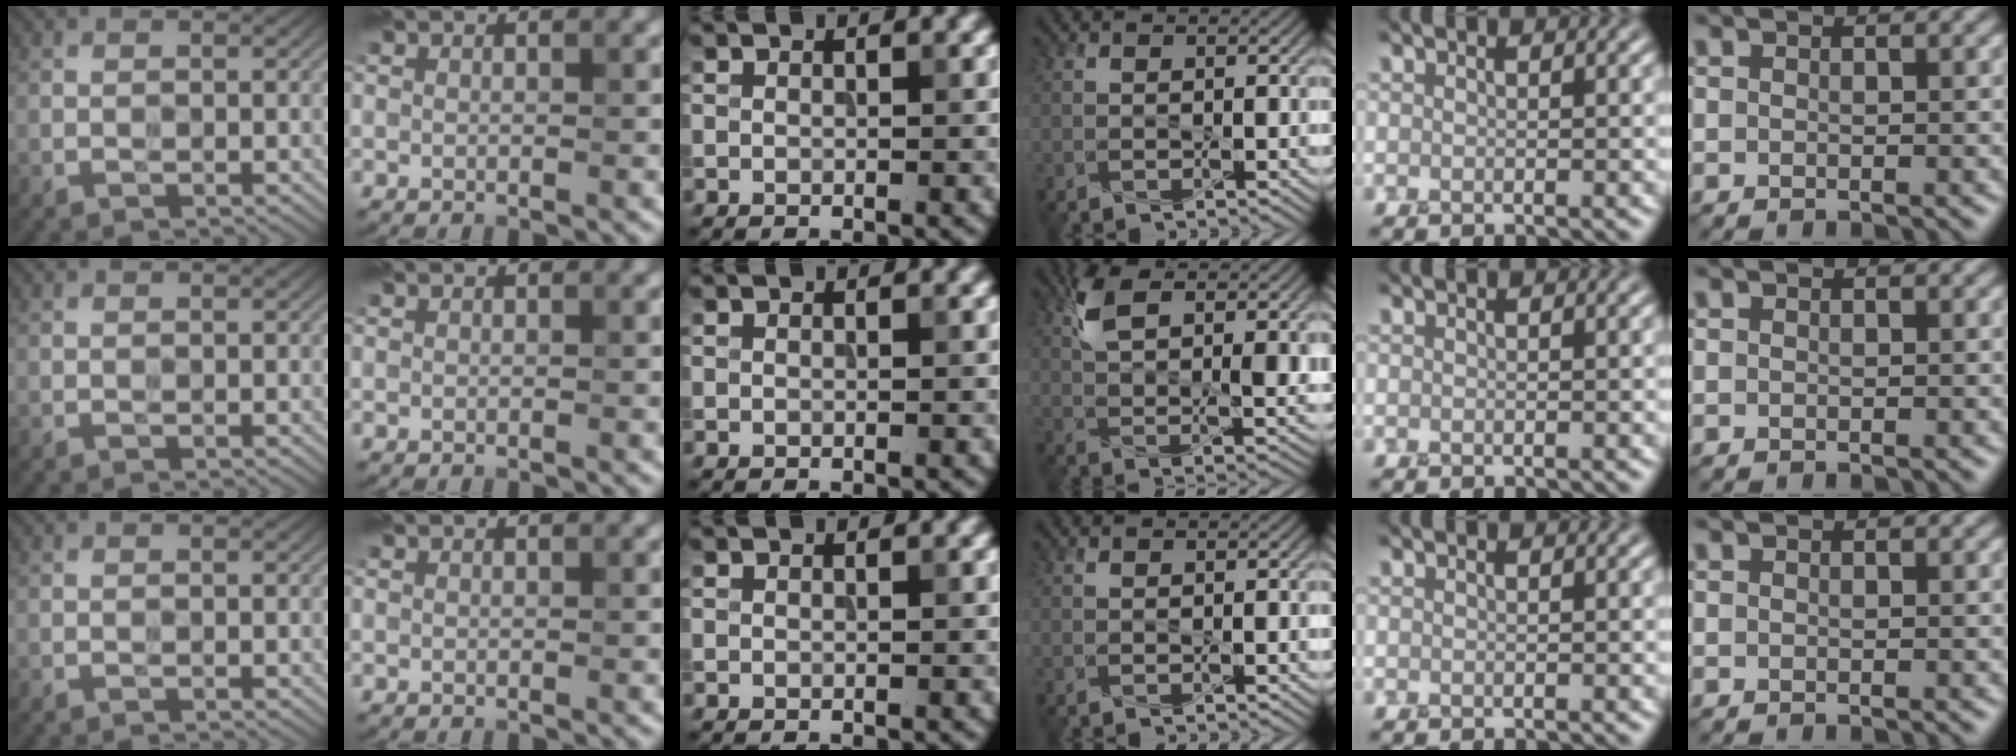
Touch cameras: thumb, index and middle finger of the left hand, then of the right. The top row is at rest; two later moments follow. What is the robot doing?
{"motion": "squeeze", "object": "paper clamp"}